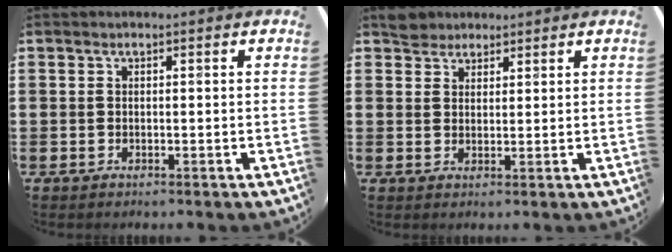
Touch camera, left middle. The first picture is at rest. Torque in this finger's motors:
{"motor_torque": [0.40, -0.33, 0.01, 0.00]}